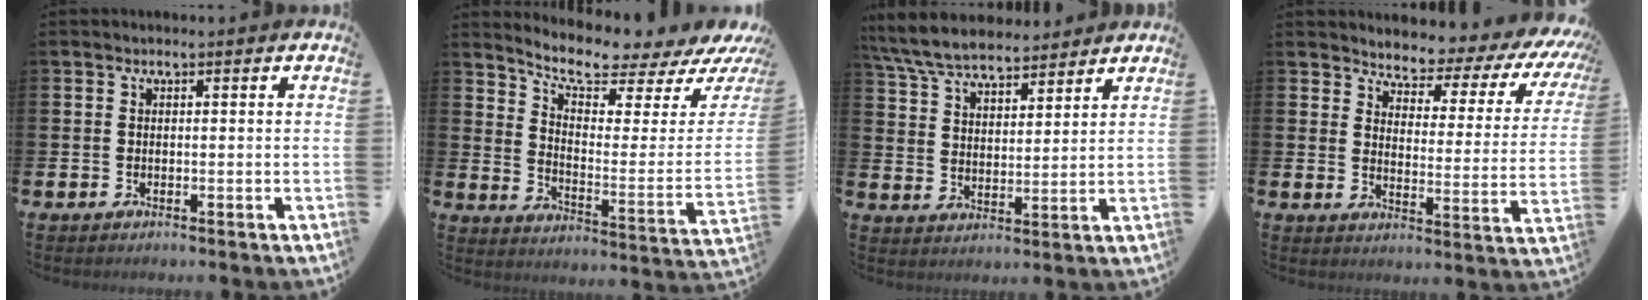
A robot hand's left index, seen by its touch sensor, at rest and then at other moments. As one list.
[{"total": 6.9, "force": [6.5, 0.9, 2.3], "torque": [-0.055, -0.070, 0.102]}, {"total": 7.4, "force": [7.0, 1.8, 1.9], "torque": [-0.064, -0.028, 0.128]}, {"total": 3.4, "force": [3.0, 1.3, 0.5], "torque": [-0.023, -0.039, 0.039]}]